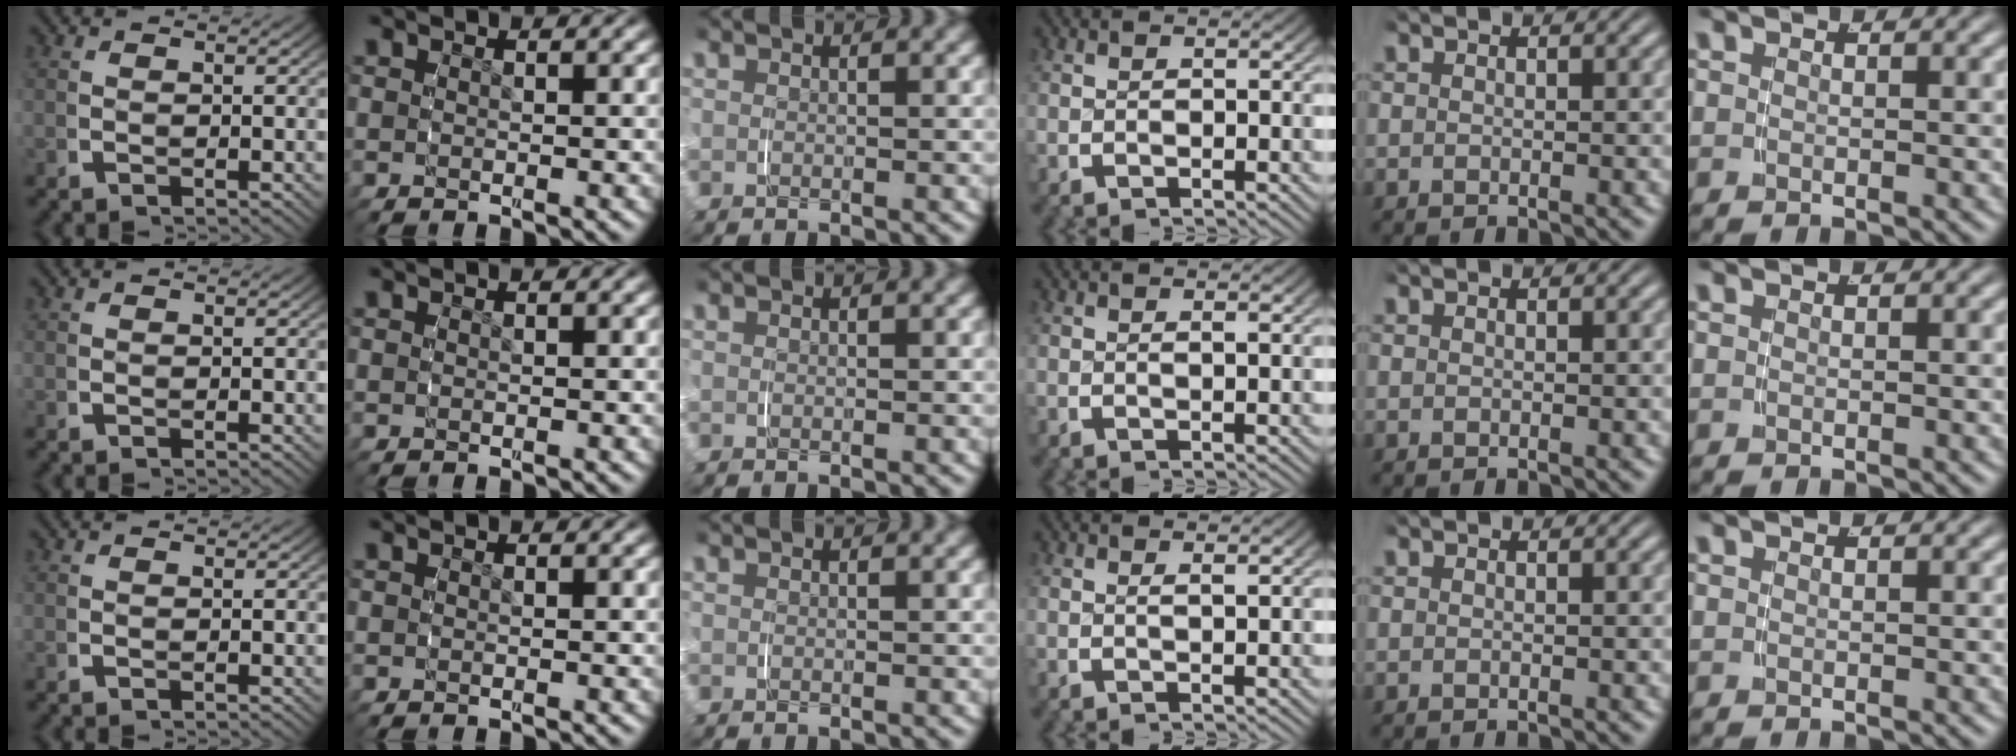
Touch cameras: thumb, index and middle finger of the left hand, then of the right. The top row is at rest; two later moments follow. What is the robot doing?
{"motion": "grasp_and_lifting", "object": "pen bag"}